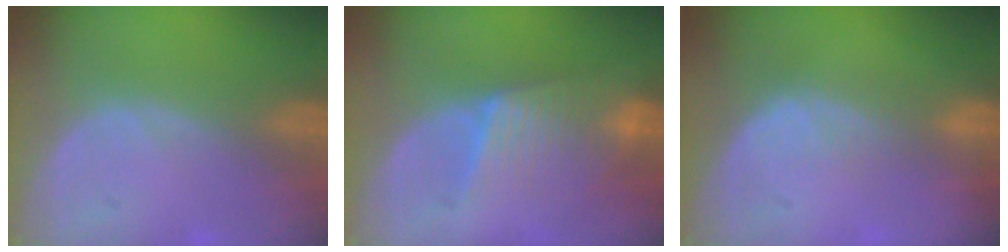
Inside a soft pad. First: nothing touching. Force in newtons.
{"total": 6.3, "press": 6.3, "slide": 0.9}
{"total": 2.7, "press": 2.3, "slide": 1.5}